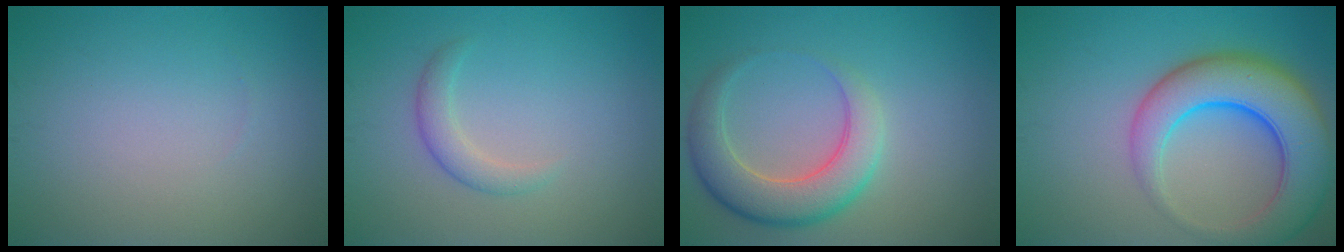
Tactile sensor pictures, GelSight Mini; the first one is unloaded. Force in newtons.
{"total": 2.0, "press": 2.0, "slide": 0.1}
{"total": 5.7, "press": 5.7, "slide": 0.3}
{"total": 9.1, "press": 9.1, "slide": 0.6}